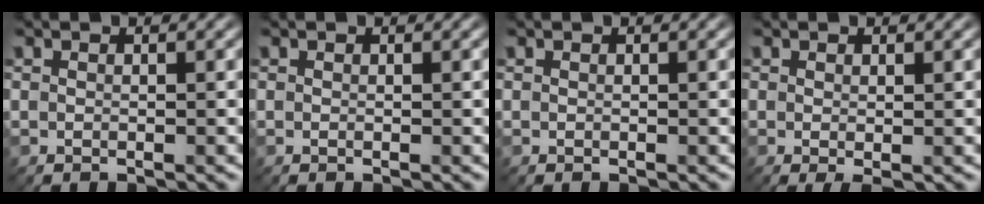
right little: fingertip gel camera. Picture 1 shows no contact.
{"total": 0.0}
{"total": 0.0}
{"total": 1.1, "force": [-0.1, 0.2, 1.1], "torque": [-0.019, -0.006, -0.002]}